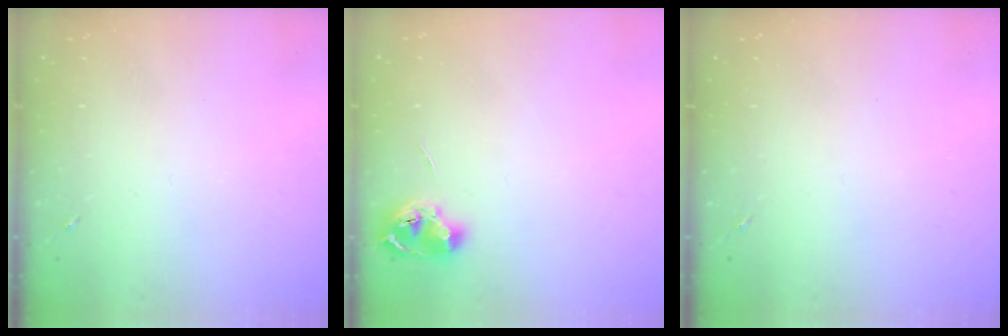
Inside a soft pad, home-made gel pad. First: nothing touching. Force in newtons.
{"total": 8.0, "press": 8.0, "slide": 0.8}
{"total": 0.0}